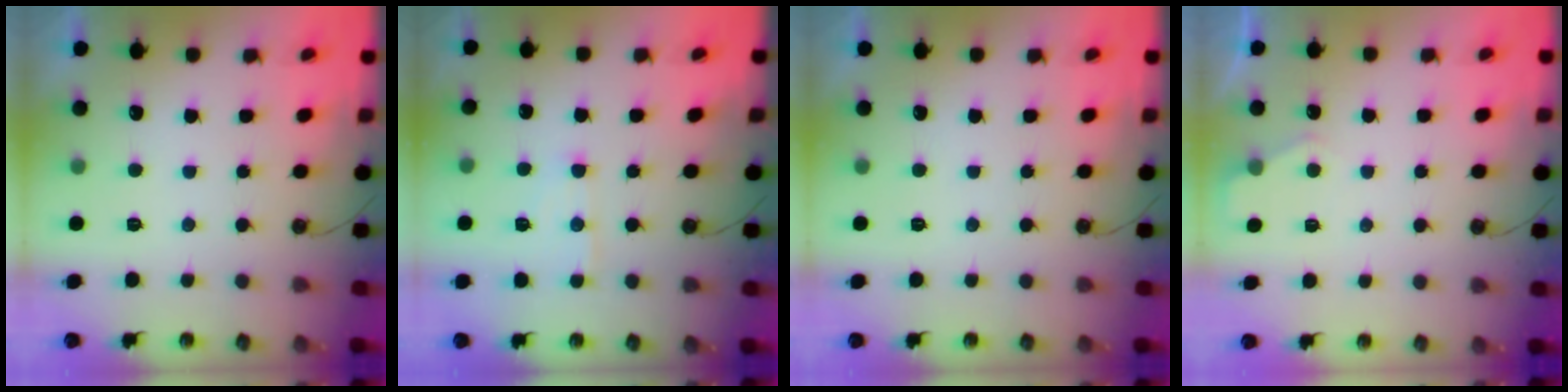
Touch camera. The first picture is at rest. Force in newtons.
{"total": 6.6, "press": 6.6, "slide": 0.3}
{"total": 0.0}
{"total": 3.7, "press": 3.7, "slide": 0.5}